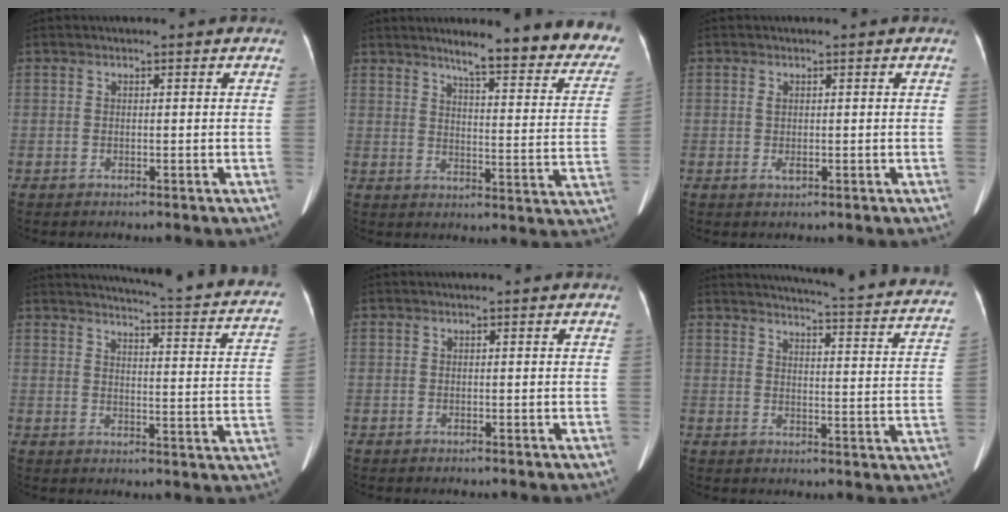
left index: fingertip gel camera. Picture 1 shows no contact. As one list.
[{"total": 19.7, "force": [16.7, 2.2, 10.1], "torque": [-0.109, -0.056, 0.193]}, {"total": 1.3, "force": [-0.1, 0.6, 1.1], "torque": [-0.024, -0.002, 0.004]}, {"total": 21.3, "force": [18.9, 1.6, 9.6], "torque": [-0.122, -0.068, 0.204]}, {"total": 0.0}, {"total": 23.2, "force": [21.3, 1.3, 9.2], "torque": [-0.121, -0.080, 0.231]}]